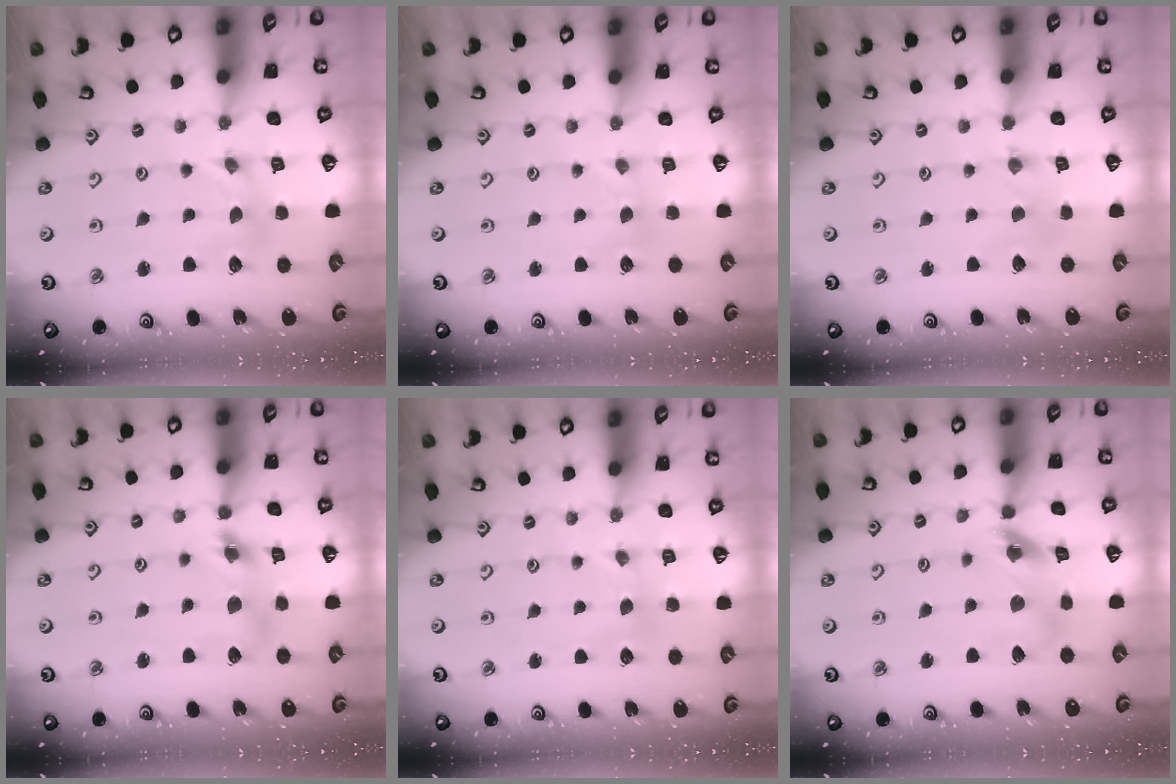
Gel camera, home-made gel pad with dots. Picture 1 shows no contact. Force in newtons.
{"total": 1.1, "press": 1.1, "slide": 0.3}
{"total": 1.8, "press": 1.8, "slide": 0.4}
{"total": 11.9, "press": 11.8, "slide": 1.5}
{"total": 1.6, "press": 1.6, "slide": 0.4}
{"total": 12.4, "press": 12.3, "slide": 1.3}